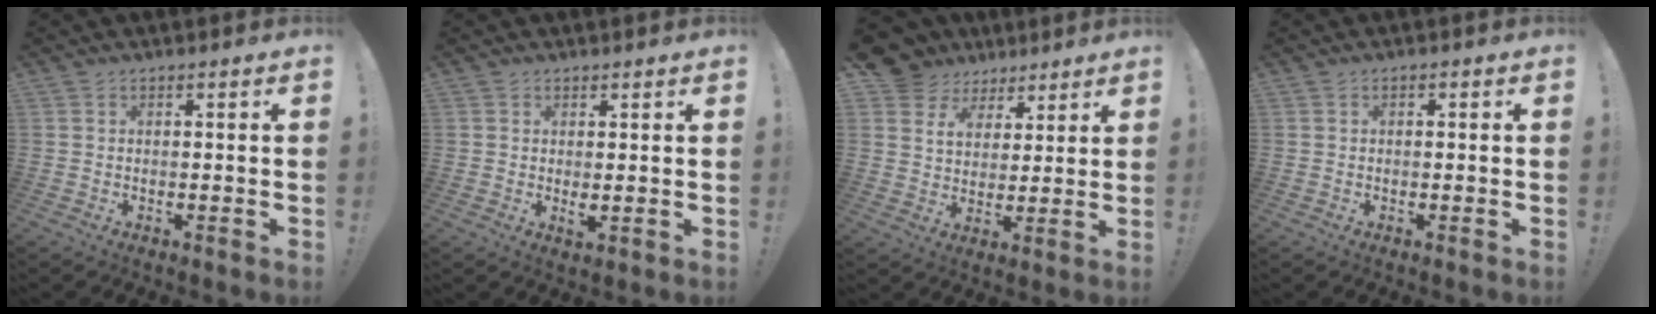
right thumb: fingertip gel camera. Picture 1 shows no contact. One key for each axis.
{"total": 1.6, "fx": 0.4, "fy": 0.9, "fz": 1.3, "tx": -0.011, "ty": -0.006, "tz": 0.007}
{"total": 8.7, "fx": 5.1, "fy": 6.8, "fz": 1.8, "tx": -0.034, "ty": -0.039, "tz": 0.103}
{"total": 0.6, "fx": -0.5, "fy": 0.4, "fz": 0.2, "tx": -0.006, "ty": 0.005, "tz": -0.008}